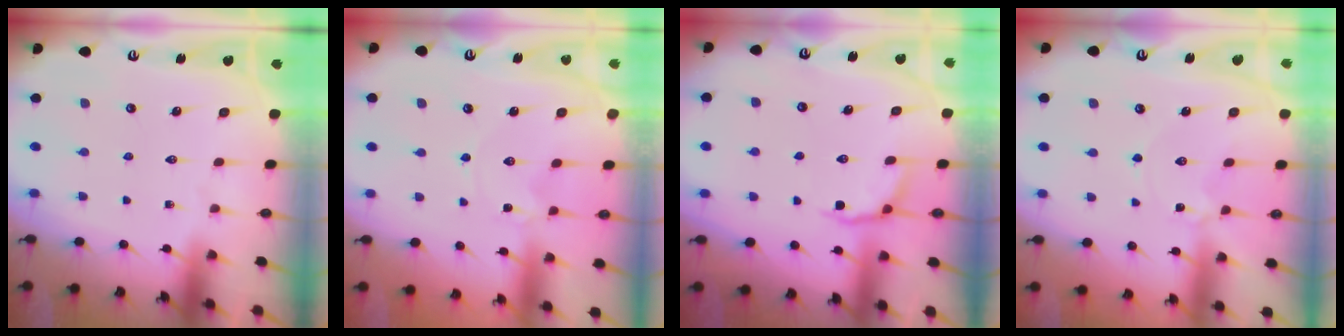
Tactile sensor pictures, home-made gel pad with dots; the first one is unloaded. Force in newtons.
{"total": 0.0}
{"total": 3.2, "press": 2.2, "slide": 2.2}
{"total": 2.2, "press": 2.2, "slide": 0.2}